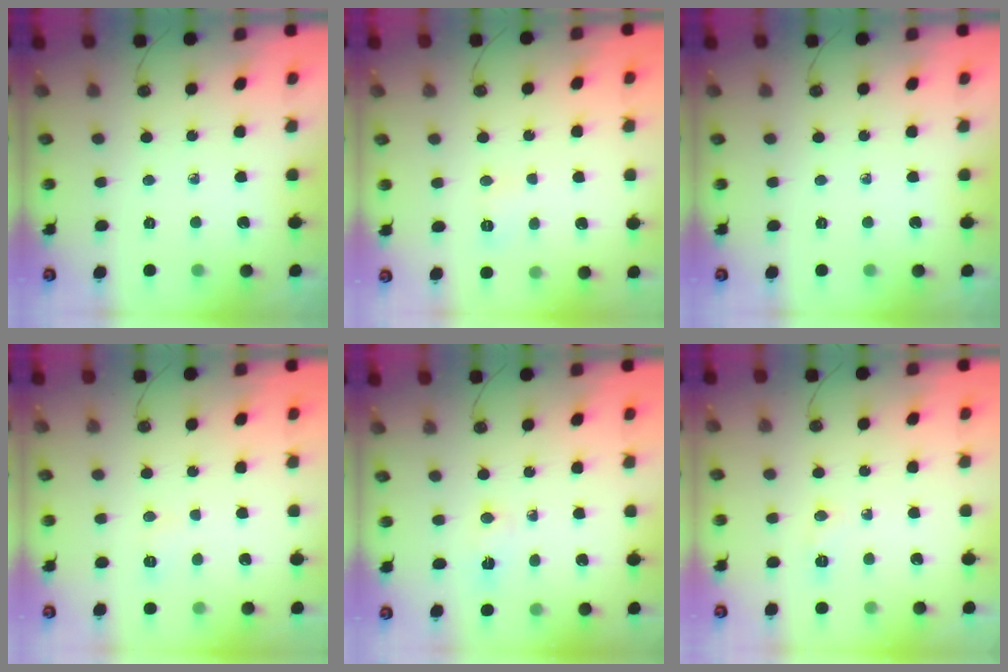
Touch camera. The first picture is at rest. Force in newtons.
{"total": 13.2, "press": 6.2, "slide": 11.6}
{"total": 0.0}
{"total": 6.6, "press": 5.7, "slide": 3.4}
{"total": 4.9, "press": 1.9, "slide": 4.6}
{"total": 5.9, "press": 5.8, "slide": 0.7}